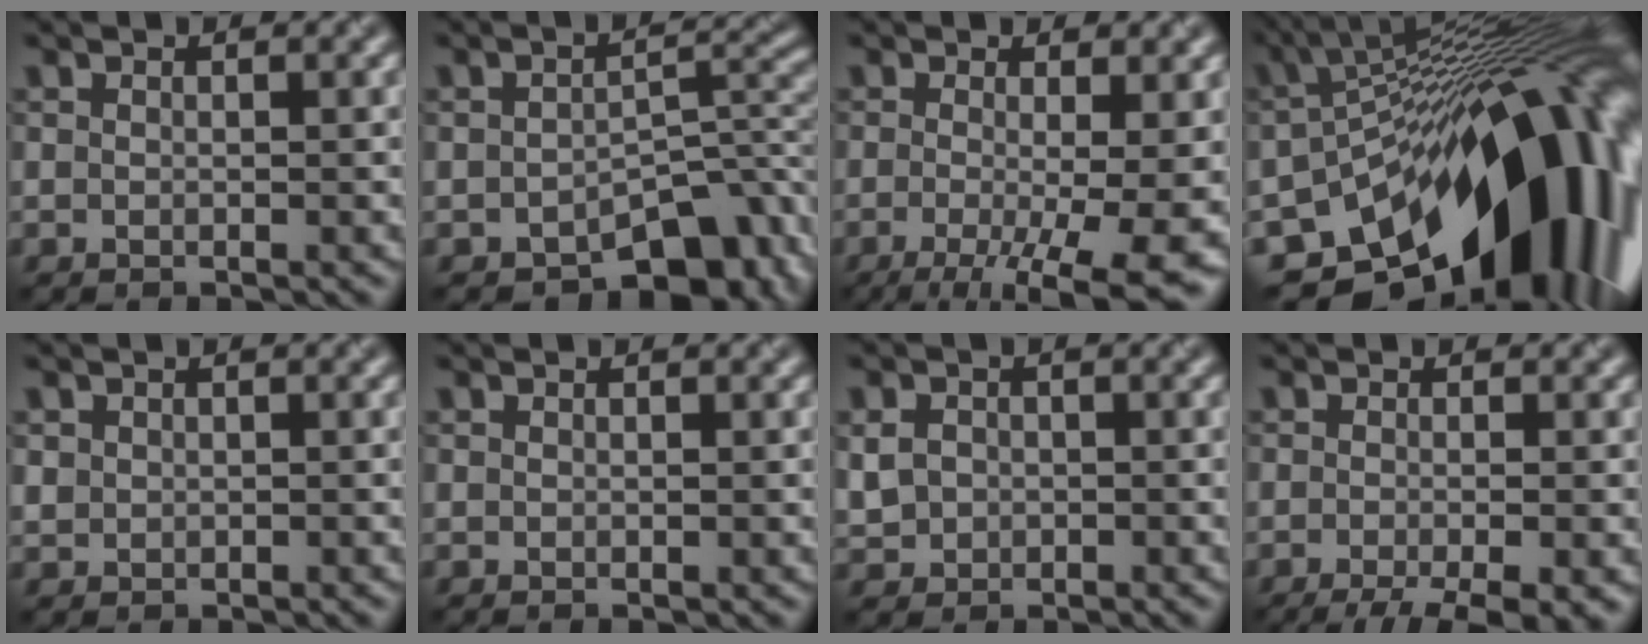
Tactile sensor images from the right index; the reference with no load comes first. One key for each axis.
{"total": 7.0, "fx": -4.6, "fy": 3.2, "fz": 4.1, "tx": -0.034, "ty": -0.001, "tz": -0.070}
{"total": 9.7, "fx": -2.8, "fy": 3.0, "fz": 8.8, "tx": -0.130, "ty": -0.020, "tz": -0.032}
{"total": 19.8, "fx": -8.3, "fy": 10.4, "fz": 14.7, "tx": -0.214, "ty": -0.010, "tz": -0.134}
{"total": 0.9, "fx": 0.1, "fy": 0.9, "fz": 0.1, "tx": 0.005, "ty": -0.005, "tz": 0.003}
{"total": 0.0}
{"total": 2.3, "fx": -0.1, "fy": 2.1, "fz": 0.9, "tx": -0.019, "ty": -0.002, "tz": -0.004}
{"total": 5.7, "fx": -3.5, "fy": 1.3, "fz": 4.3, "tx": -0.057, "ty": -0.010, "tz": -0.054}